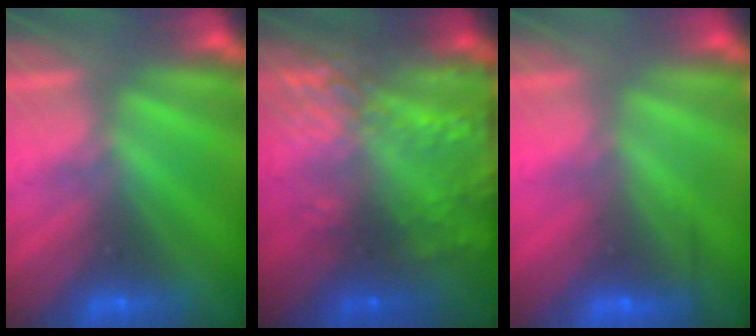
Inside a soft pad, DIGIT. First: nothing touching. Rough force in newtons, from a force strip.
{"total": 7.6}
{"total": 2.4}